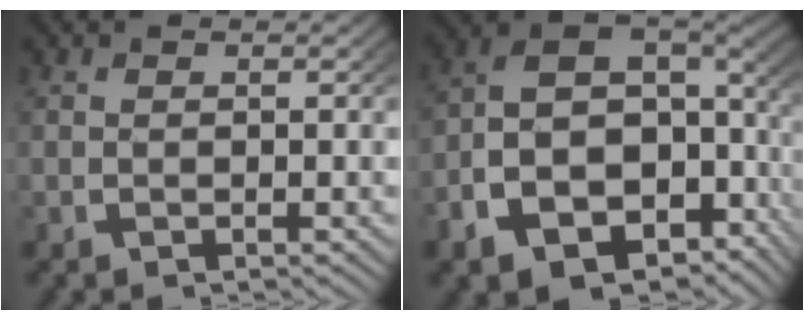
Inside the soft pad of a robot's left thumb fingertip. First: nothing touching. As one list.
[{"total": 16.1, "force": [-3.4, 12.1, 10.1], "torque": [-0.208, -0.043, -0.045]}]